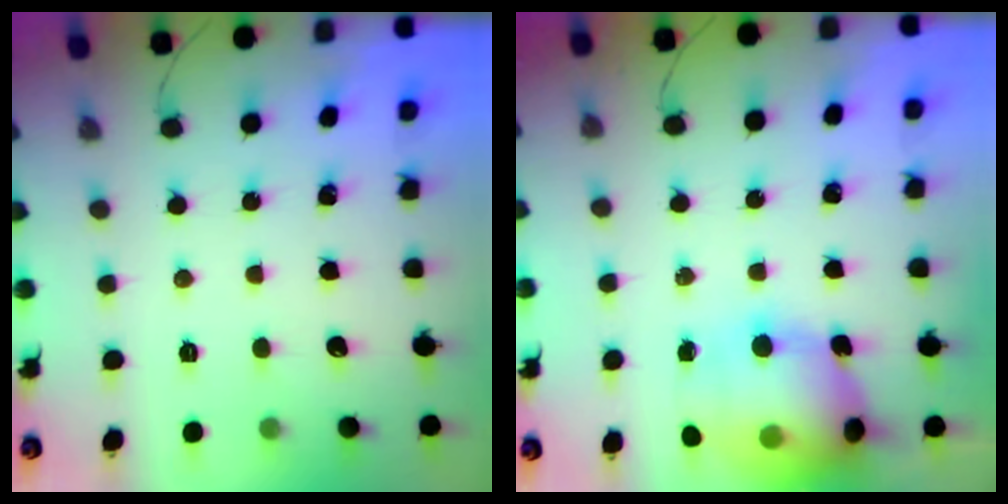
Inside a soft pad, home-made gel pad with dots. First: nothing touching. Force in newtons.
{"total": 16.5, "press": 16.1, "slide": 4.0}